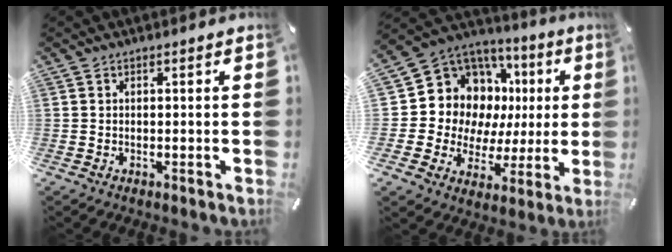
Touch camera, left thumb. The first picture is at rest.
{"total": 13.1, "force": [3.9, 11.4, 5.0], "torque": [-0.090, -0.053, 0.089]}